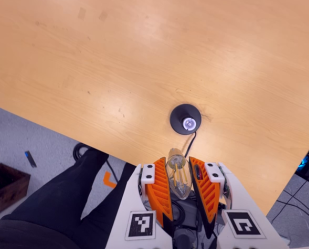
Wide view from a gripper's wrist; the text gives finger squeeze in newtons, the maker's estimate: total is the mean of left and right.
{"total": 10.4, "left": 10.6, "right": 10.2}